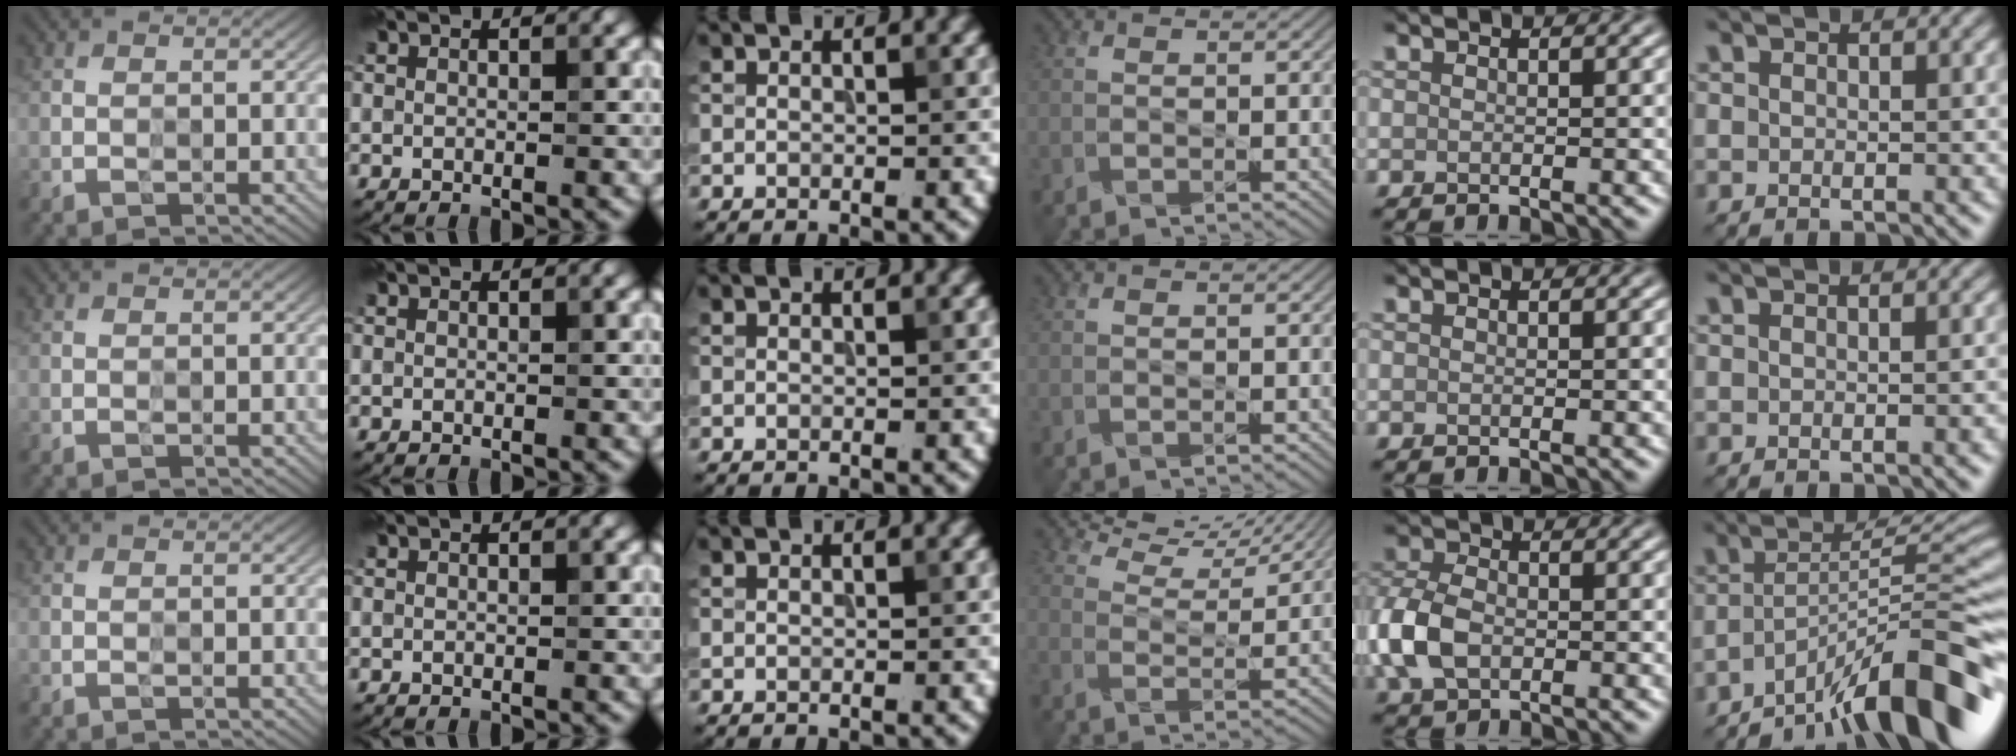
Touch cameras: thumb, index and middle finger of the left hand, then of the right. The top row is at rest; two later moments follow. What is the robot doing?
{"motion": "press", "object": "grip strengthener"}